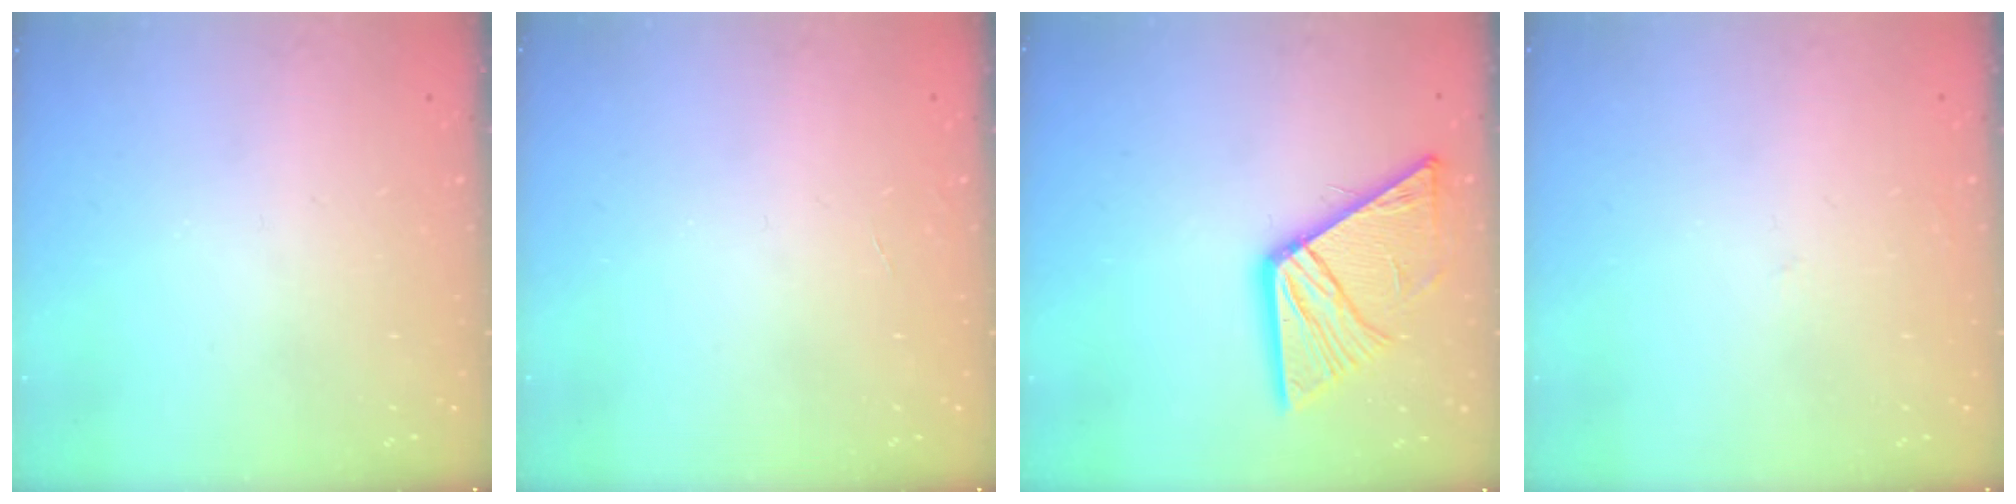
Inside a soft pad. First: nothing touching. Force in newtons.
{"total": 0.0}
{"total": 14.6, "press": 14.6, "slide": 1.5}
{"total": 2.5, "press": 2.5, "slide": 0.3}